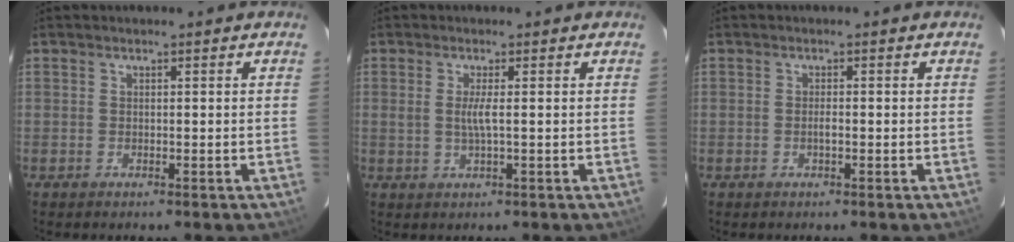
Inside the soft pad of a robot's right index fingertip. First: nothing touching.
{"total": 2.6, "force": [0.2, -0.2, 2.6], "torque": [-0.051, -0.003, 0.003]}
{"total": 0.9, "force": [-0.3, 0.2, 0.8], "torque": [-0.017, 0.002, -0.007]}